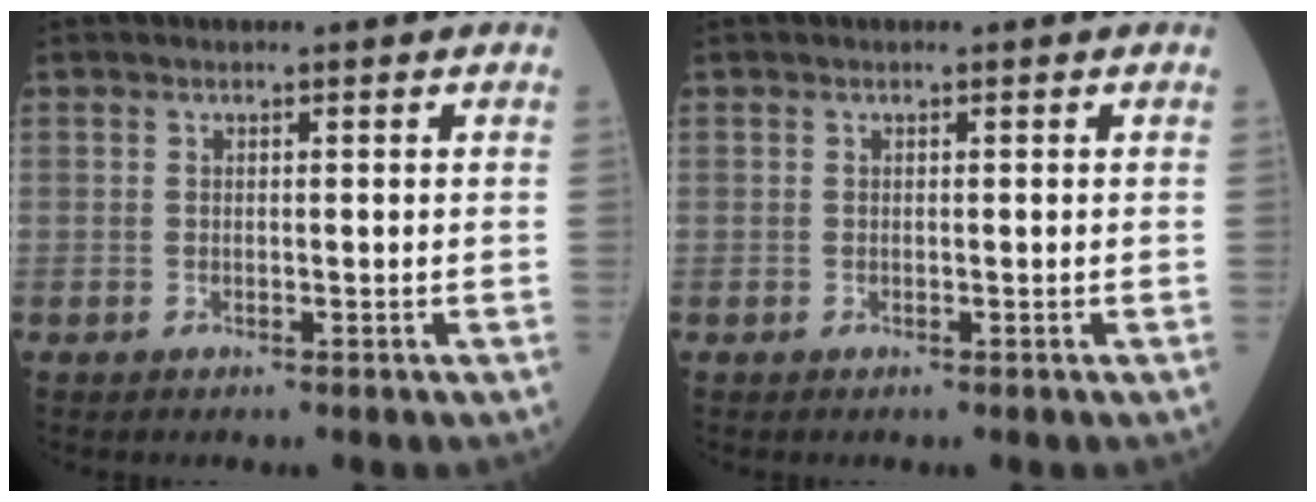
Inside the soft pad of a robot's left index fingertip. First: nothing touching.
{"total": 0.0}